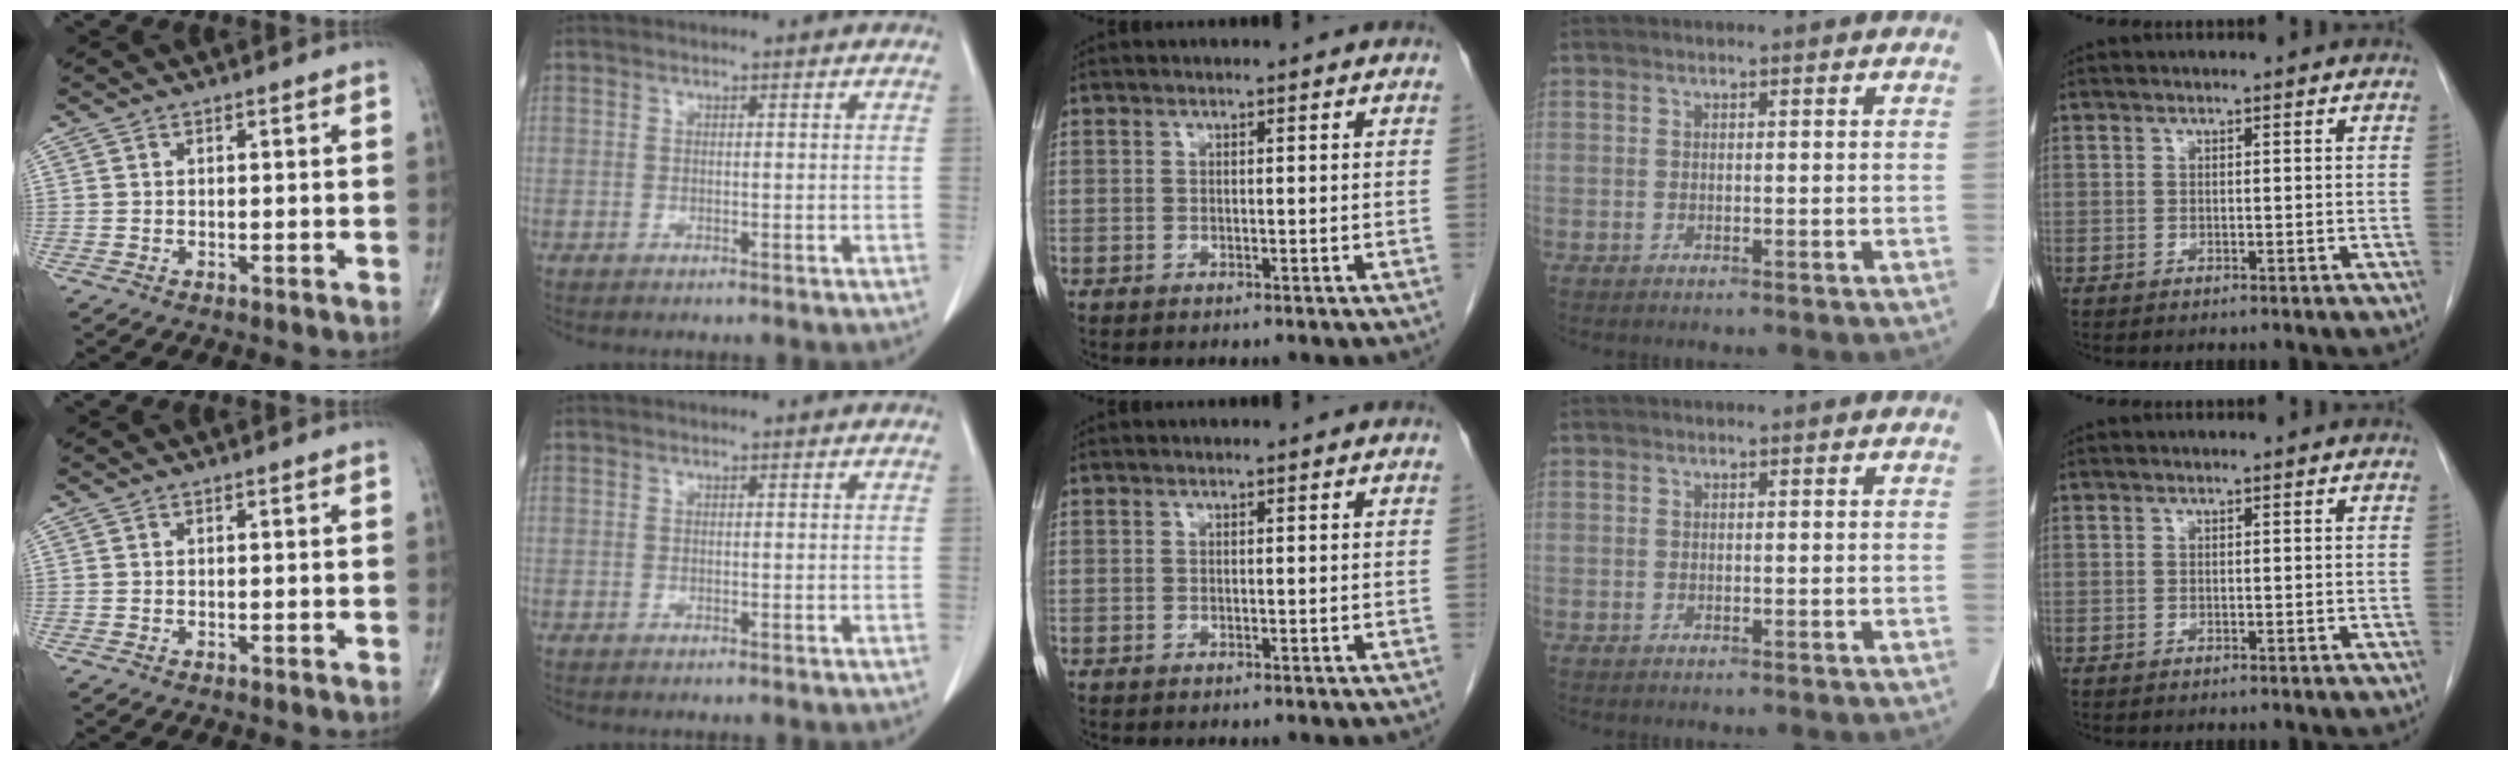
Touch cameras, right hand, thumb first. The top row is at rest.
{}